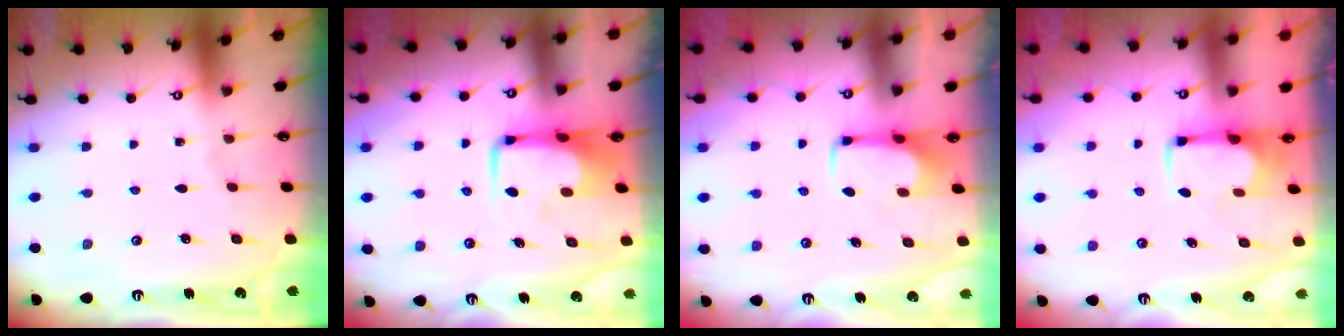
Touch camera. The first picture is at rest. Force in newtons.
{"total": 7.1, "press": 7.0, "slide": 1.3}
{"total": 1.6, "press": 1.5, "slide": 0.4}
{"total": 1.6, "press": 1.5, "slide": 0.6}